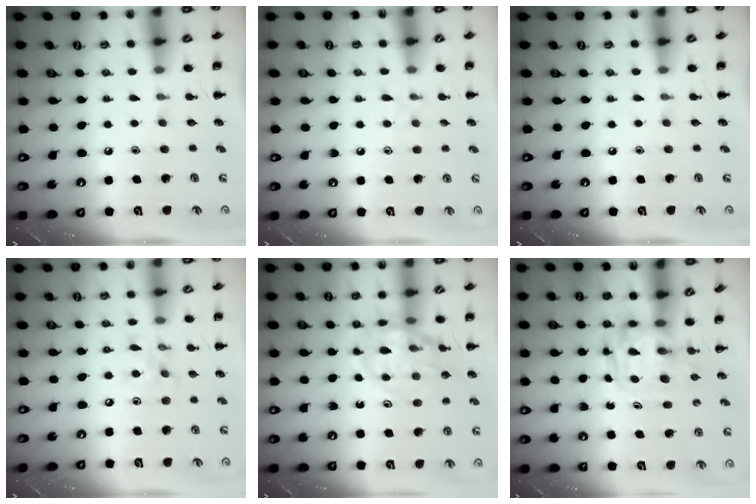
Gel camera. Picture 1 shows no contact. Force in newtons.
{"total": 4.3, "press": 4.1, "slide": 1.6}
{"total": 0.0}
{"total": 6.7, "press": 6.7, "slide": 0.6}
{"total": 12.2, "press": 11.9, "slide": 2.7}
{"total": 2.8, "press": 2.8, "slide": 0.2}